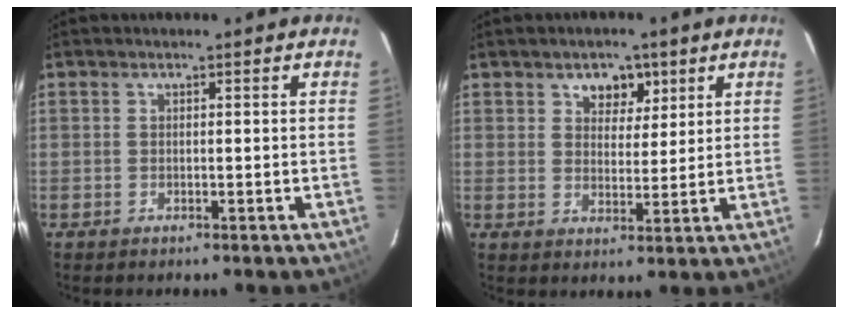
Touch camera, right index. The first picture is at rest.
{"total": 5.2, "force": [2.9, 3.7, 2.2], "torque": [-0.022, 0.001, 0.047]}